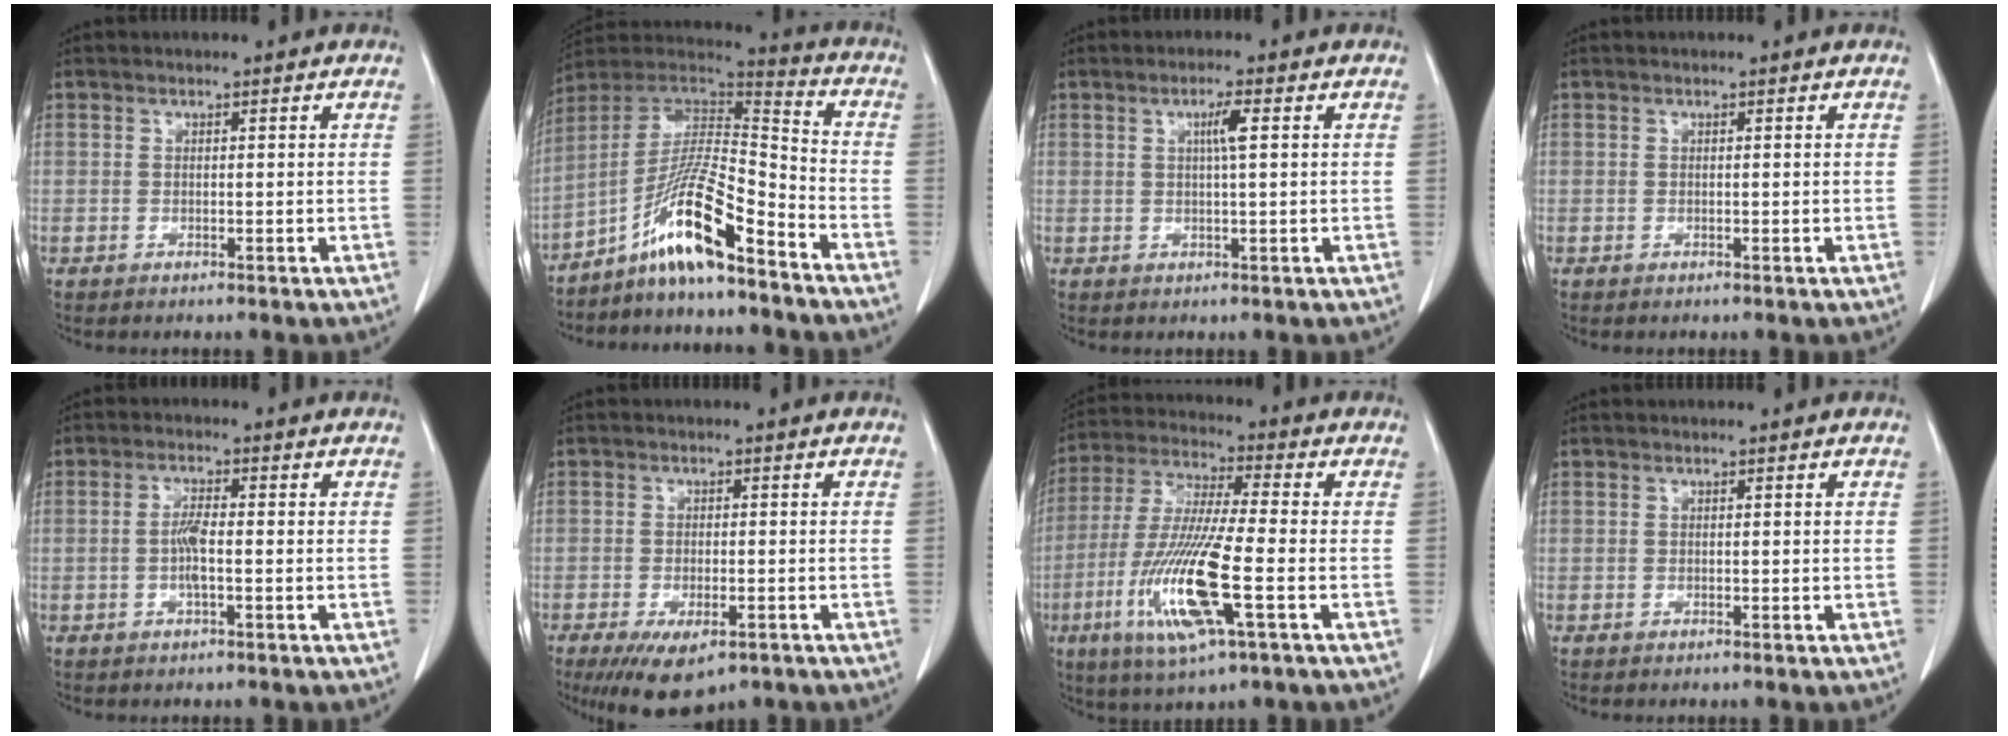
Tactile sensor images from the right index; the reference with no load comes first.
{"total": 13.8, "force": [-9.1, 1.2, 10.3], "torque": [-0.195, 0.011, -0.166]}
{"total": 2.8, "force": [0.7, -0.1, 2.8], "torque": [-0.049, 0.000, 0.011]}
{"total": 0.0}
{"total": 3.4, "force": [-0.6, 0.5, 3.3], "torque": [-0.070, 0.000, -0.013]}
{"total": 8.2, "force": [-5.1, 3.2, 5.6], "torque": [-0.090, -0.014, -0.076]}
{"total": 15.4, "force": [-4.8, 1.1, 14.6], "torque": [-0.307, -0.022, -0.092]}
{"total": 0.0}